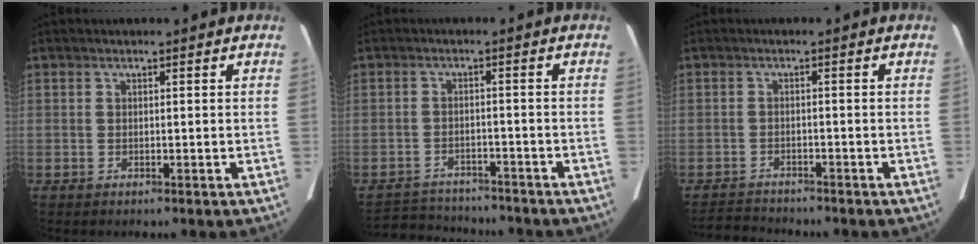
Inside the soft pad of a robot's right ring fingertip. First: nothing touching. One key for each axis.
{"total": 9.9, "fx": -9.5, "fy": 2.2, "fz": 1.9, "tx": -0.042, "ty": 0.008, "tz": -0.133}
{"total": 4.6, "fx": -4.6, "fy": 0.4, "fz": 0.5, "tx": -0.012, "ty": -0.016, "tz": -0.075}